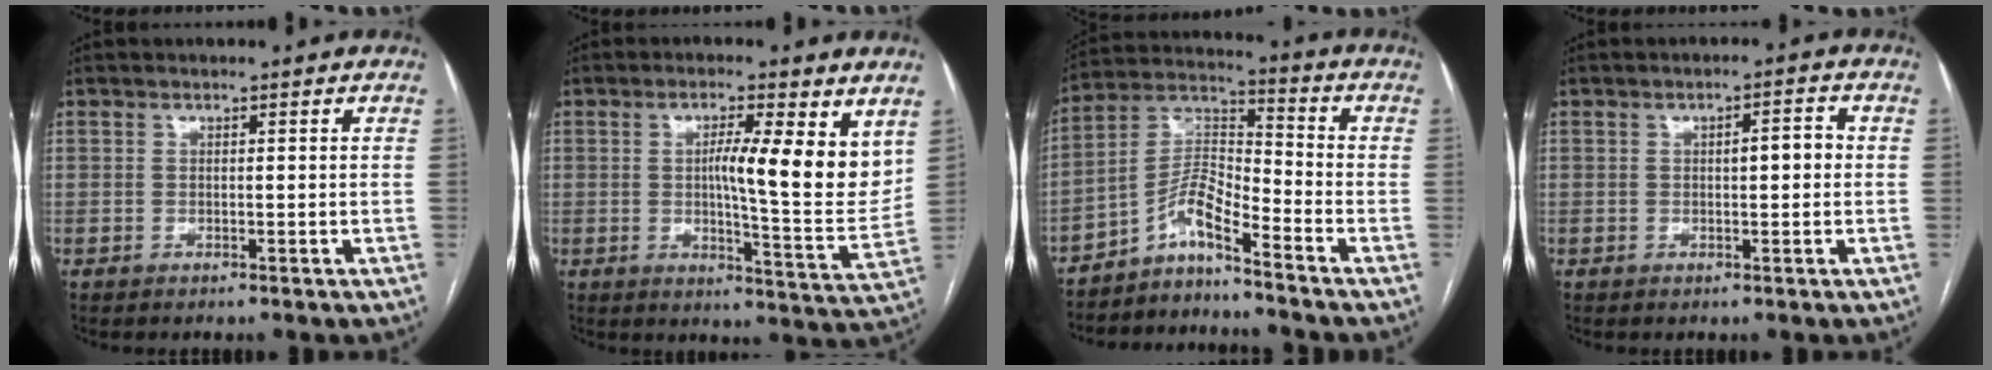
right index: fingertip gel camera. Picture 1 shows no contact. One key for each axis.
{"total": 9.9, "fx": 3.0, "fy": 1.9, "fz": 9.2, "tx": -0.131, "ty": -0.005, "tz": 0.042}
{"total": 7.3, "fx": -5.7, "fy": 0.8, "fz": 4.6, "tx": -0.094, "ty": 0.019, "tz": -0.108}
{"total": 3.2, "fx": 0.1, "fy": 0.9, "fz": 3.0, "tx": -0.045, "ty": 0.010, "tz": 0.001}